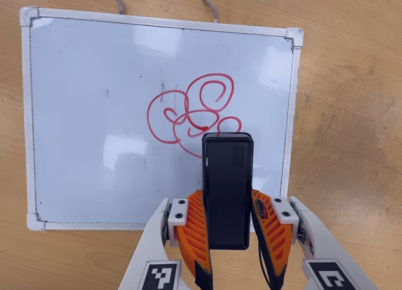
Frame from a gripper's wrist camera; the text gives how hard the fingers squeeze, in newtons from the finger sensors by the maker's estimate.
{"total": 4.5, "left": 3.0, "right": 5.9}